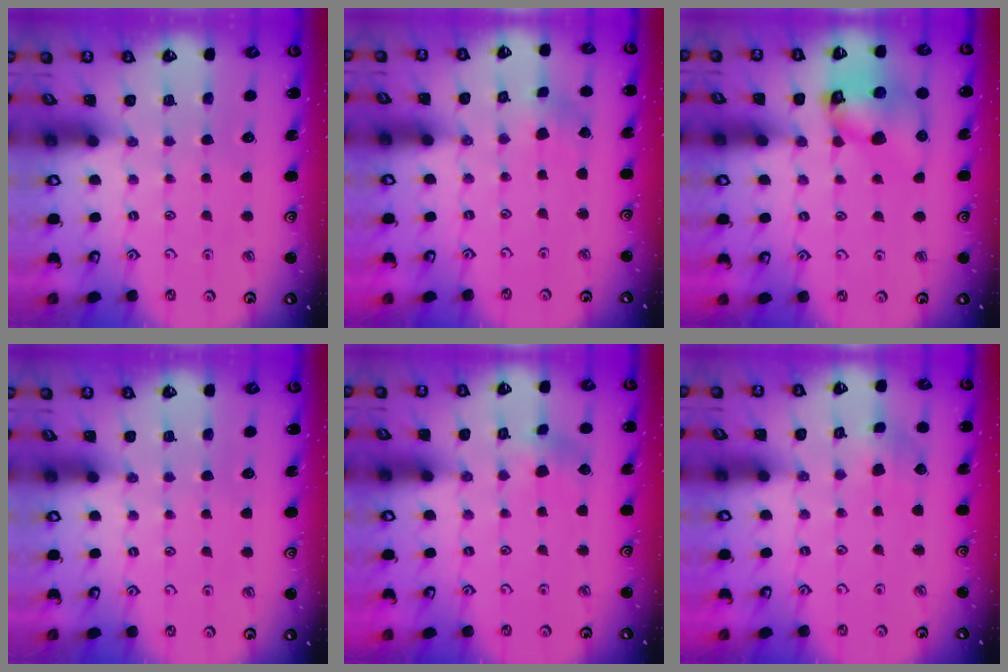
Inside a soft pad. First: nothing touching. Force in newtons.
{"total": 2.2, "press": 2.2, "slide": 0.4}
{"total": 12.9, "press": 12.8, "slide": 1.9}
{"total": 0.0}
{"total": 3.5, "press": 3.5, "slide": 0.4}
{"total": 3.0, "press": 3.0, "slide": 0.2}